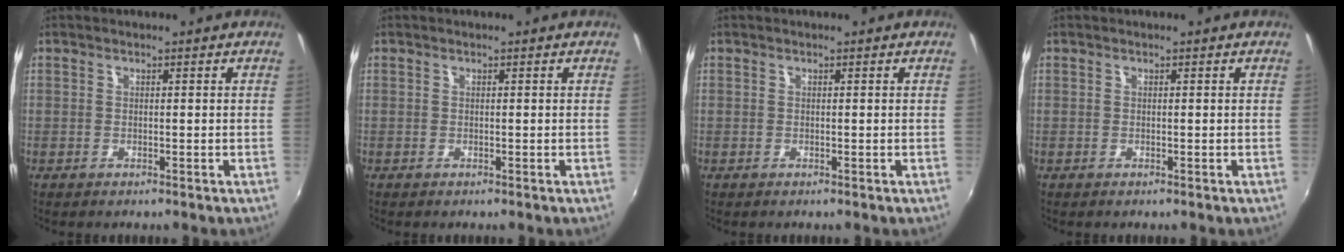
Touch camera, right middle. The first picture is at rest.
{"total": 0.0}
{"total": 0.0}
{"total": 0.0}